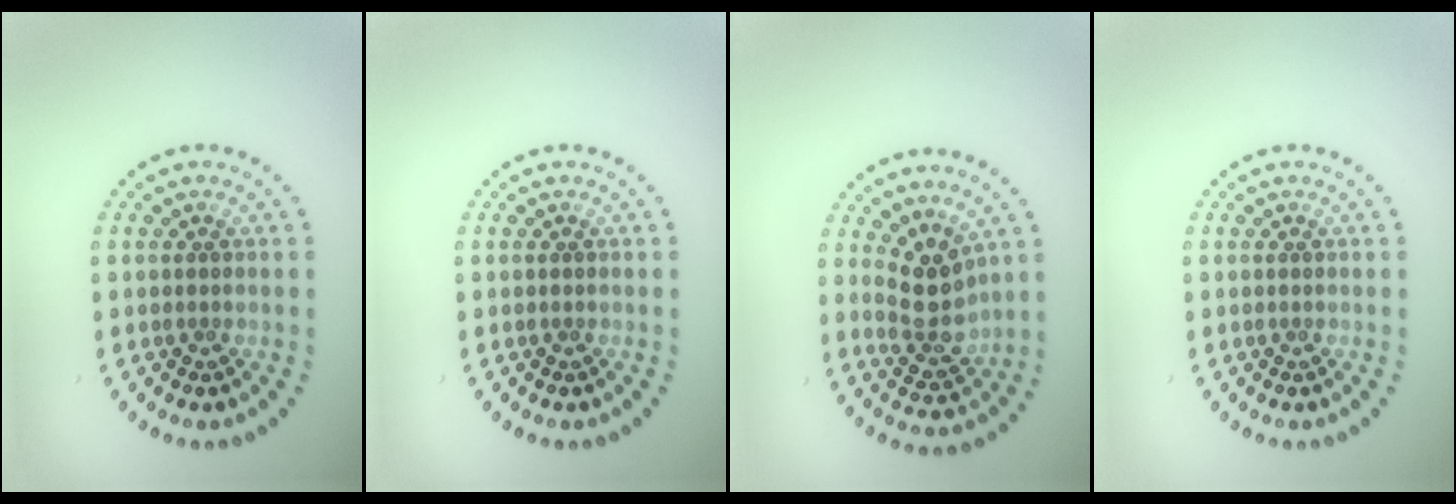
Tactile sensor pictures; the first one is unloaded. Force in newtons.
{"total": 0.0}
{"total": 3.7, "press": 3.3, "slide": 1.6}
{"total": 0.0}